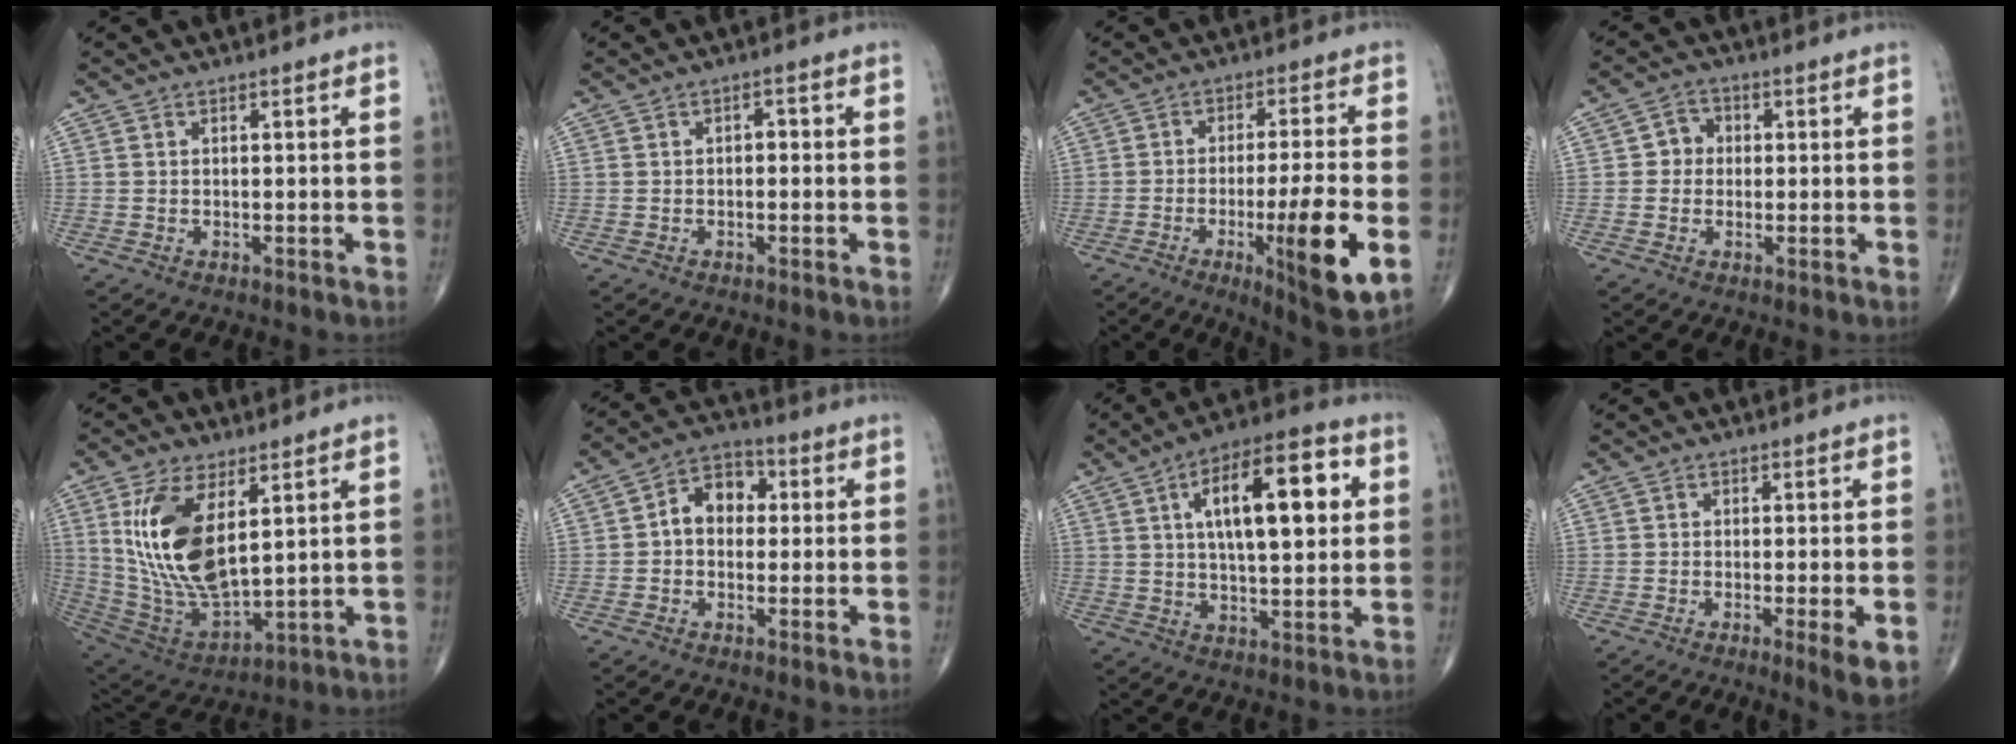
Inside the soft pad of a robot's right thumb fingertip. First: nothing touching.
{"total": 1.6, "force": [-0.1, 1.0, 1.2], "torque": [-0.007, 0.006, -0.009]}
{"total": 15.1, "force": [-4.4, 2.1, 14.3], "torque": [-0.219, -0.011, -0.063]}
{"total": 3.8, "force": [0.1, 3.4, 1.5], "torque": [0.000, 0.009, -0.008]}
{"total": 18.0, "force": [5.2, 8.4, 15.1], "torque": [-0.289, -0.028, 0.116]}
{"total": 7.8, "force": [0.6, 5.8, 5.3], "torque": [-0.060, 0.026, -0.003]}
{"total": 17.4, "force": [4.4, 6.9, 15.3], "torque": [-0.215, 0.007, 0.064]}
{"total": 4.9, "force": [-1.4, 0.7, 4.6], "torque": [-0.073, -0.013, -0.024]}